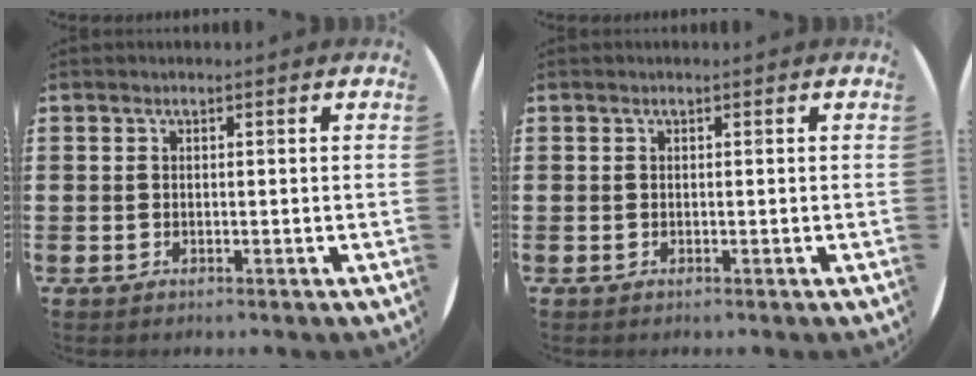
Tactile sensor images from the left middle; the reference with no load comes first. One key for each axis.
{"total": 0.0}